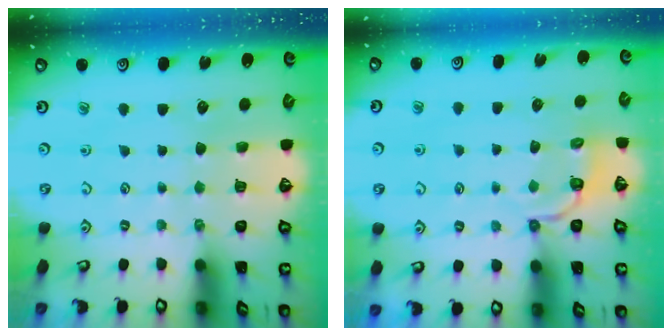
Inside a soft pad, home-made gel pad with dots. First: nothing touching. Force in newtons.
{"total": 3.6, "press": 3.0, "slide": 2.1}